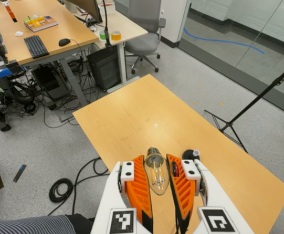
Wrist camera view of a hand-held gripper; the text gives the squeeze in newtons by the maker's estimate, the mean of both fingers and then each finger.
{"total": 21.4, "left": 24.4, "right": 18.5}